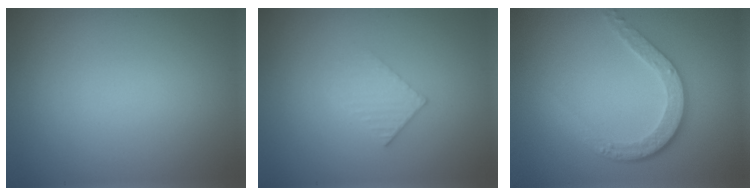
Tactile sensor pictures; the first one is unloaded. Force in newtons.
{"total": 1.9, "press": 1.9, "slide": 0.2}
{"total": 3.8, "press": 2.8, "slide": 2.5}